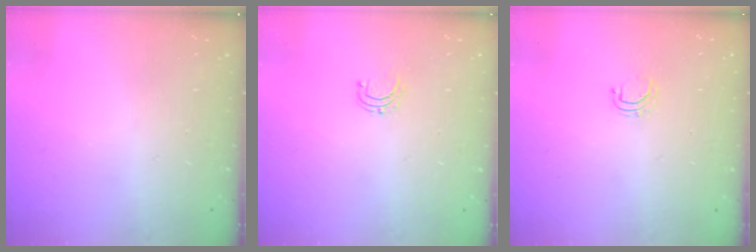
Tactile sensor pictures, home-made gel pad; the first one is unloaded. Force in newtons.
{"total": 3.6, "press": 3.5, "slide": 0.4}
{"total": 3.8, "press": 3.8, "slide": 0.2}